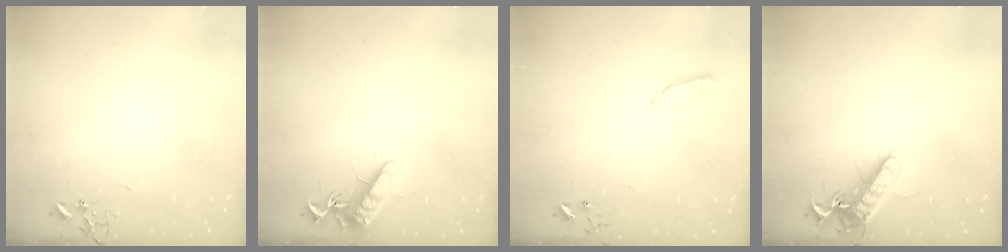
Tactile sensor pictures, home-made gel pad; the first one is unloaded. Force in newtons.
{"total": 11.9, "press": 11.8, "slide": 1.3}
{"total": 4.2, "press": 4.2, "slide": 0.5}
{"total": 13.3, "press": 13.2, "slide": 1.1}